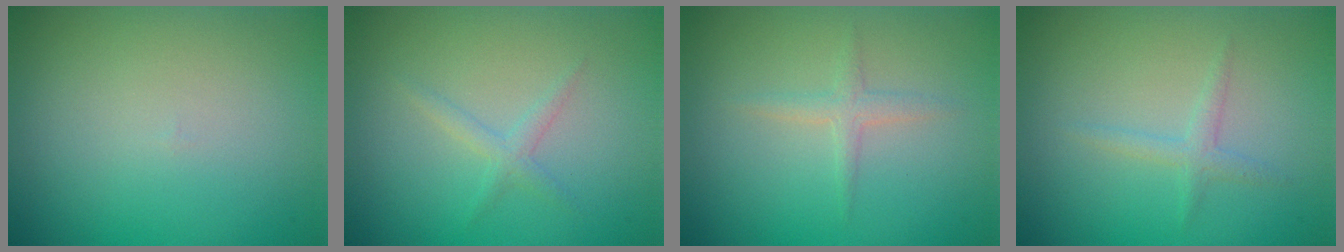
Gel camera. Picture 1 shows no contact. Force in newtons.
{"total": 1.3, "press": 1.3, "slide": 0.0}
{"total": 1.9, "press": 1.9, "slide": 0.1}
{"total": 0.7, "press": 0.6, "slide": 0.1}